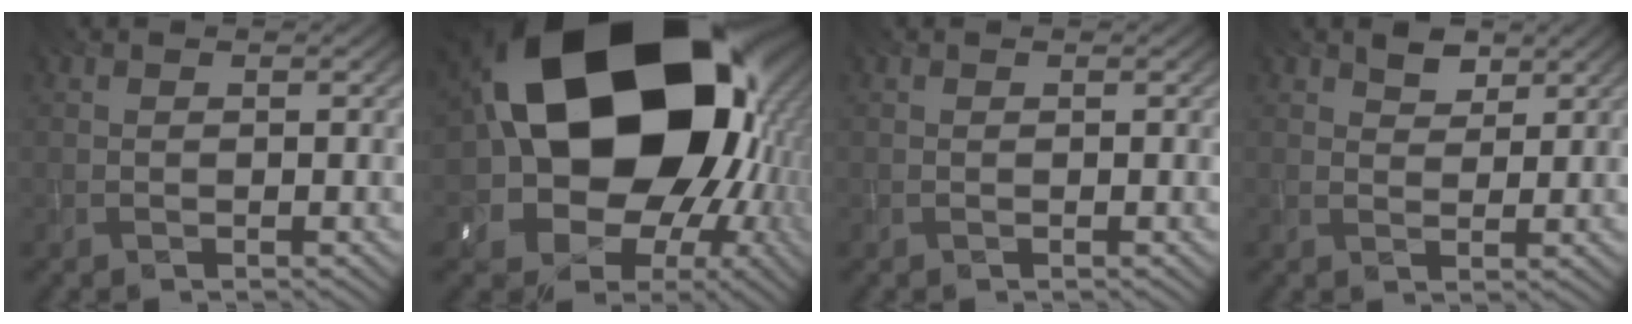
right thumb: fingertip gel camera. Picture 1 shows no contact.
{"total": 23.7, "force": [3.1, 18.6, 14.5], "torque": [-0.300, -0.058, 0.070]}
{"total": 0.0}
{"total": 2.5, "force": [1.8, 1.4, 1.2], "torque": [-0.021, -0.002, 0.033]}